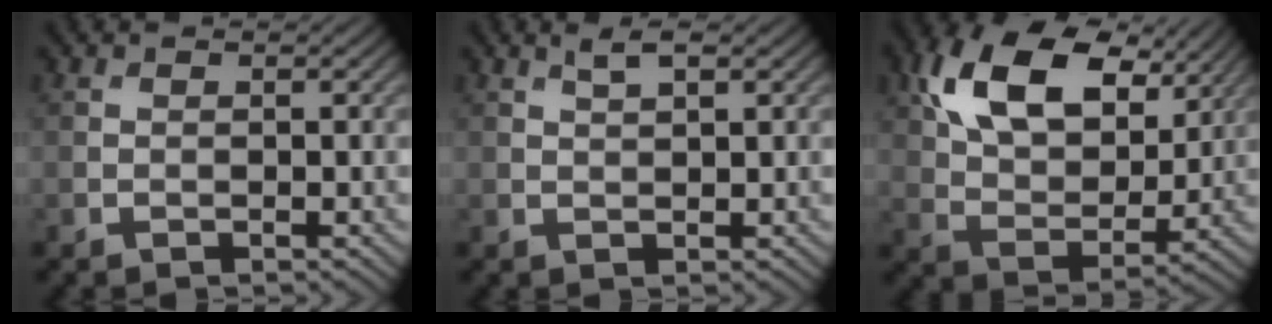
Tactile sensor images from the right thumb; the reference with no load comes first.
{"total": 2.1, "force": [1.2, 0.5, 1.6], "torque": [-0.036, 0.002, 0.024]}
{"total": 14.7, "force": [7.0, 8.5, 9.7], "torque": [-0.198, 0.015, 0.126]}